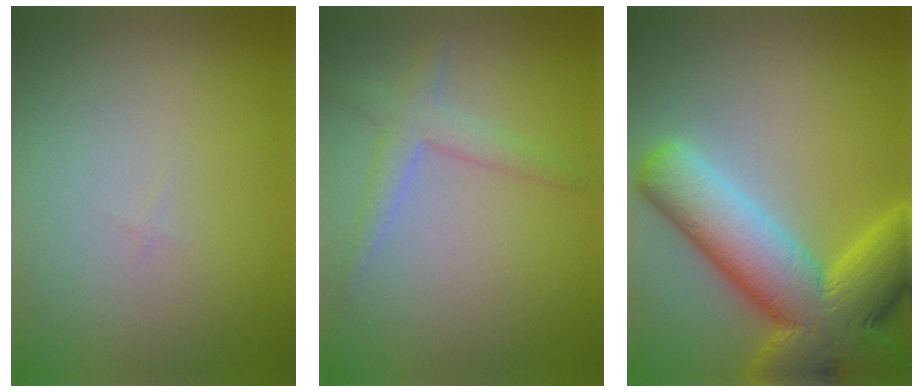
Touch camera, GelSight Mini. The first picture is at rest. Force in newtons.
{"total": 2.4, "press": 2.4, "slide": 0.1}
{"total": 12.5, "press": 12.5, "slide": 0.5}